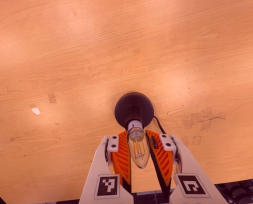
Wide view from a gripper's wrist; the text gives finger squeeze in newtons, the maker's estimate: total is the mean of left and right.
{"total": 15.7, "left": 16.6, "right": 14.9}